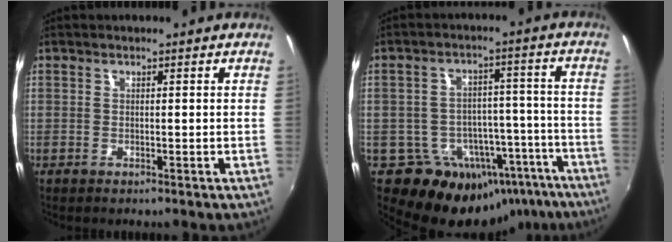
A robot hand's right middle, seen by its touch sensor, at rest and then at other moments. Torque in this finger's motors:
{"motor_torque": [0.98, -1.15, 0.13, 0.03]}